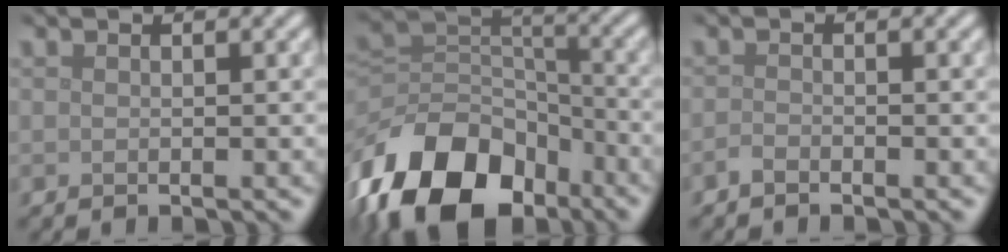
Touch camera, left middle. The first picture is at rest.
{"total": 13.6, "force": [-8.4, 8.3, 6.9], "torque": [-0.146, 0.002, -0.158]}
{"total": 0.8, "force": [-0.7, 0.2, 0.3], "torque": [-0.007, 0.000, -0.015]}